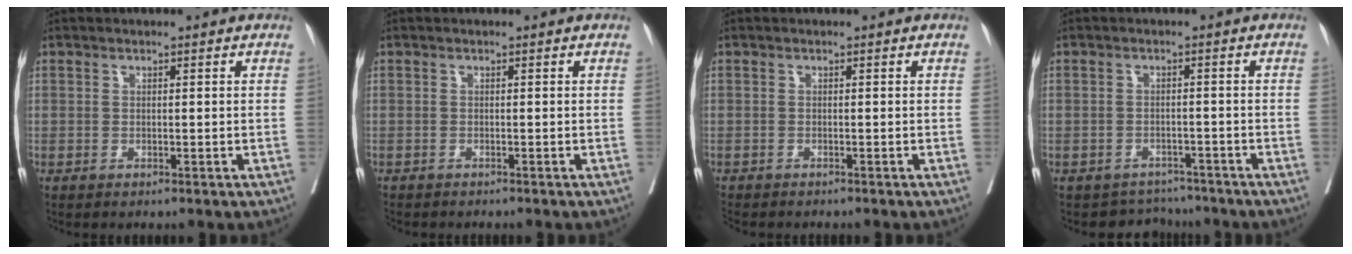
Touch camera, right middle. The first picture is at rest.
{"total": 1.4, "force": [-1.3, 0.4, 0.3], "torque": [-0.012, -0.004, -0.023]}
{"total": 1.8, "force": [-1.8, 0.4, 0.3], "torque": [-0.011, -0.006, -0.032]}
{"total": 4.2, "force": [-3.7, 1.7, -0.8], "torque": [0.013, 0.016, -0.053]}